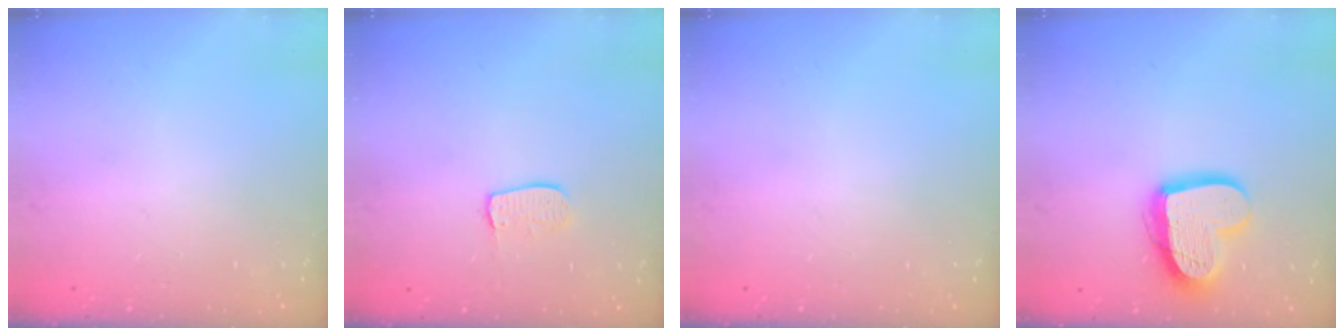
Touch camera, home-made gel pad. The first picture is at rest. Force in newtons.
{"total": 6.6, "press": 6.6, "slide": 0.5}
{"total": 0.0}
{"total": 15.9, "press": 15.8, "slide": 1.4}